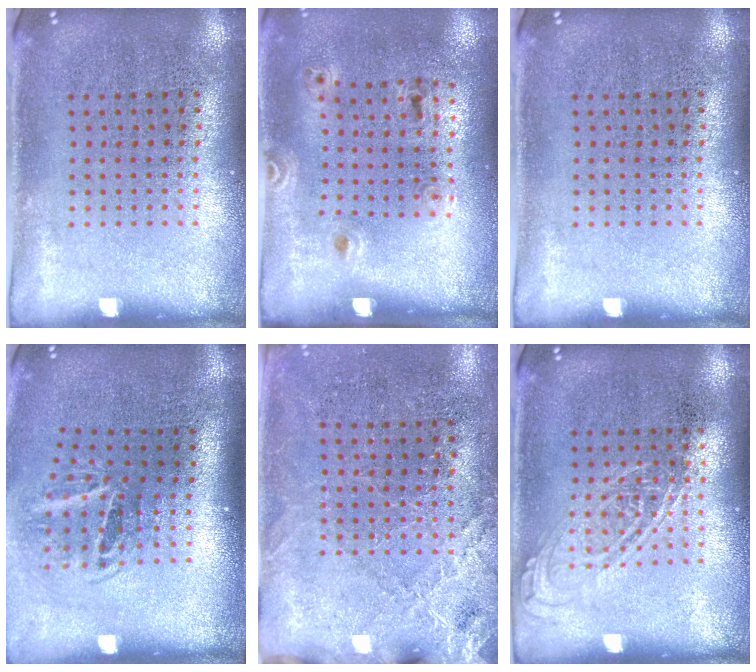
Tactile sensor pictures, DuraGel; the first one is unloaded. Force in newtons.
{"total": 1.3, "press": 0.8, "slide": 1.1}
{"total": 0.0}
{"total": 1.9, "press": 1.3, "slide": 1.4}
{"total": 2.6, "press": 2.5, "slide": 0.7}
{"total": 1.8, "press": 1.8, "slide": 0.2}